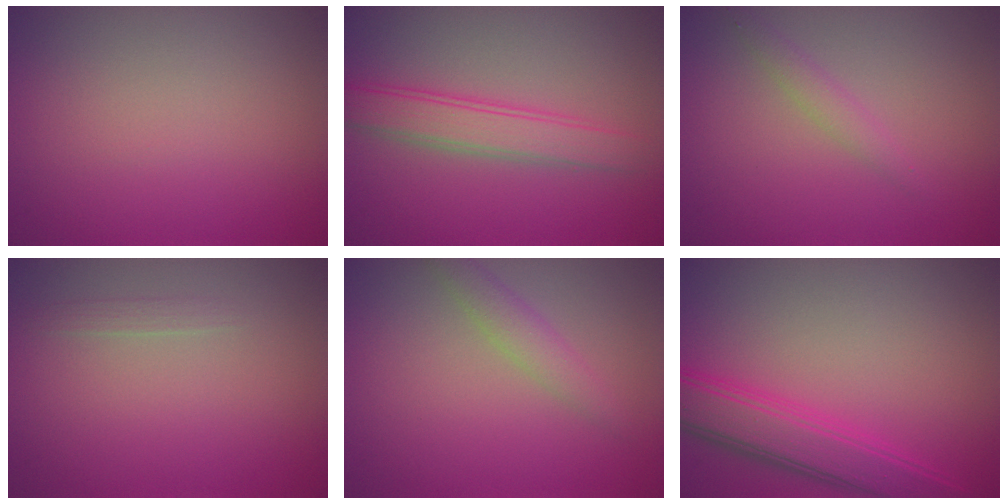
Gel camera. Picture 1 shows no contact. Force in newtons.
{"total": 3.5, "press": 3.5, "slide": 0.0}
{"total": 1.4, "press": 1.4, "slide": 0.0}
{"total": 0.6, "press": 0.6, "slide": 0.0}
{"total": 2.0, "press": 2.0, "slide": 0.0}
{"total": 4.9, "press": 4.8, "slide": 0.3}